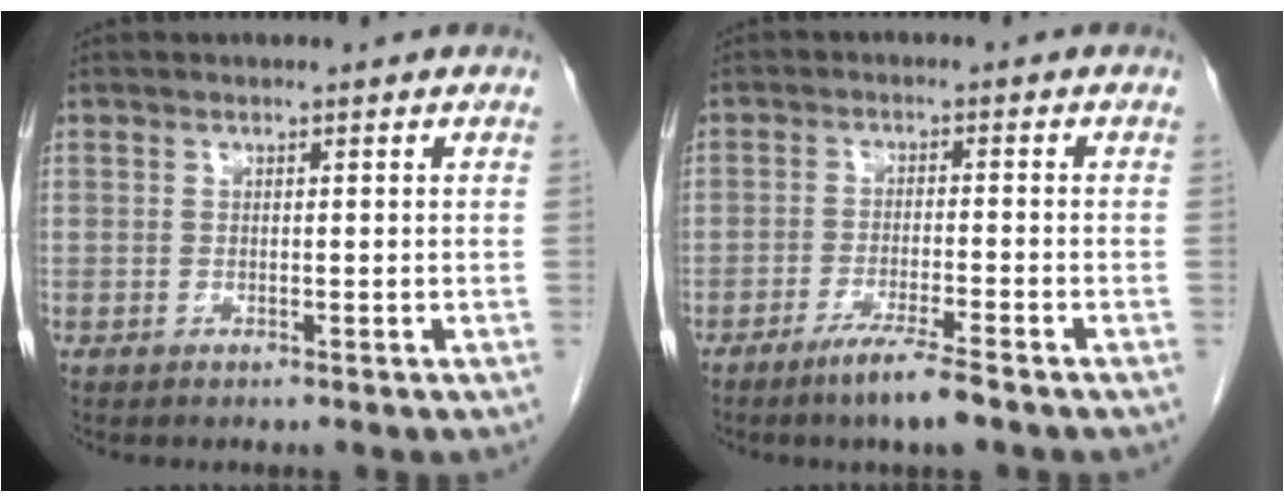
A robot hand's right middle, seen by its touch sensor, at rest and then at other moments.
{"total": 5.4, "force": [-3.9, -0.3, 3.8], "torque": [-0.073, -0.014, -0.073]}